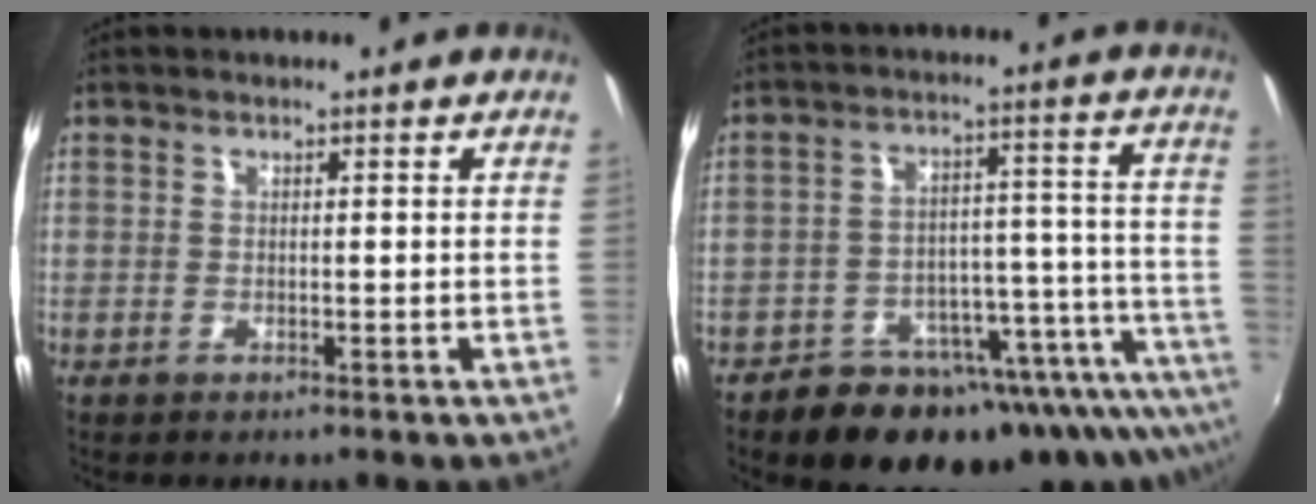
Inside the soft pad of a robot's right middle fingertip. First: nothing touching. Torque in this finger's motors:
{"motor_torque": [1.14, -1.00, 0.36, 0.11]}